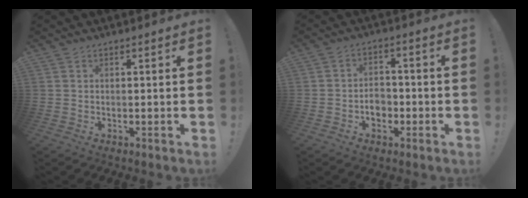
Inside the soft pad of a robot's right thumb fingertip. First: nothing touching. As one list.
[{"total": 6.2, "force": [-1.8, 4.9, 3.4], "torque": [-0.042, 0.006, -0.034]}]